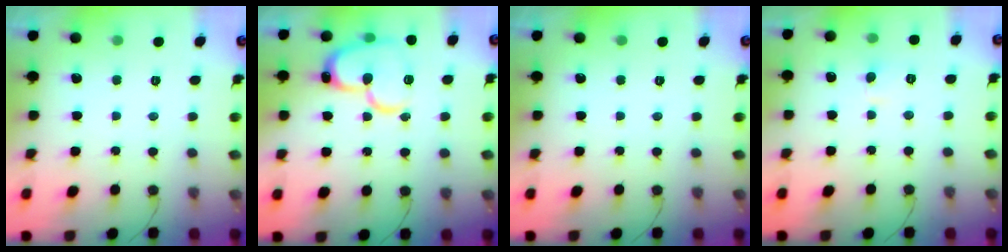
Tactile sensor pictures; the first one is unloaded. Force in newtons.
{"total": 17.5, "press": 17.4, "slide": 1.6}
{"total": 0.0}
{"total": 3.9, "press": 3.9, "slide": 0.3}